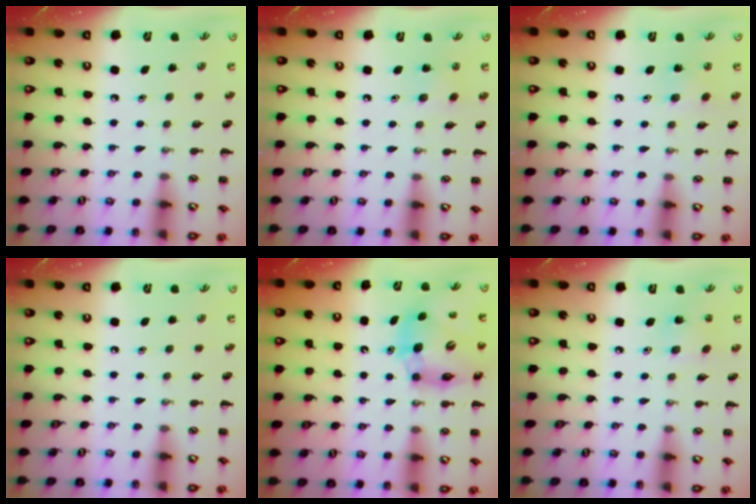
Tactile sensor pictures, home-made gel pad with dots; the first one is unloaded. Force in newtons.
{"total": 2.8, "press": 2.7, "slide": 0.9}
{"total": 4.8, "press": 4.6, "slide": 1.4}
{"total": 0.0}
{"total": 12.2, "press": 11.6, "slide": 3.6}
{"total": 4.6, "press": 4.4, "slide": 1.3}